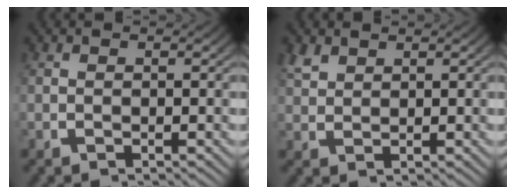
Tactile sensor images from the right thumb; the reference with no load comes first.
{"total": 1.8, "force": [1.6, 0.7, 0.6], "torque": [-0.012, 0.003, 0.038]}